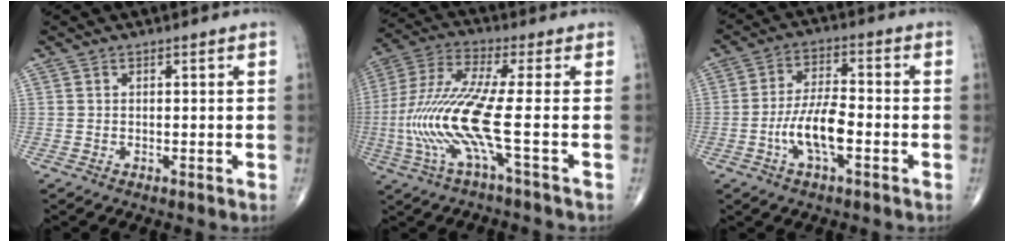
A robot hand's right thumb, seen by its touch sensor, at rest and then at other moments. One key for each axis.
{"total": 14.2, "fx": -2.9, "fy": 1.0, "fz": 13.8, "tx": -0.337, "ty": 0.020, "tz": -0.064}
{"total": 9.0, "fx": -2.9, "fy": 3.2, "fz": 7.9, "tx": -0.153, "ty": 0.022, "tz": -0.056}